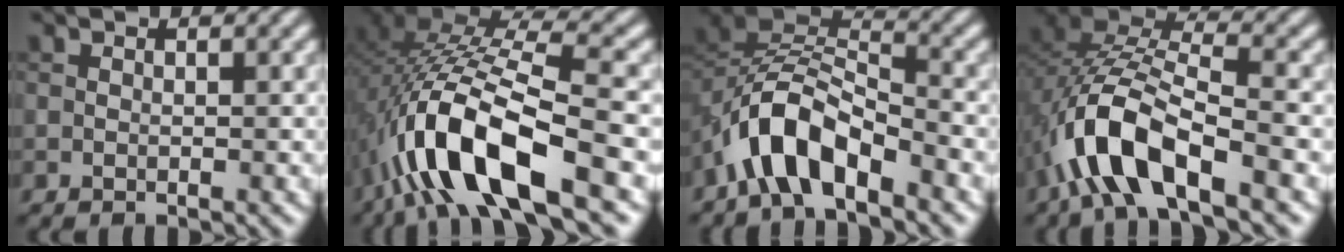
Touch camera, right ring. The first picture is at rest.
{"total": 12.6, "force": [-4.6, 5.0, 10.6], "torque": [-0.214, 0.008, -0.087]}
{"total": 6.5, "force": [-4.1, 2.7, 4.2], "torque": [-0.073, 0.007, -0.083]}
{"total": 9.1, "force": [-4.4, 3.7, 7.0], "torque": [-0.143, 0.010, -0.087]}